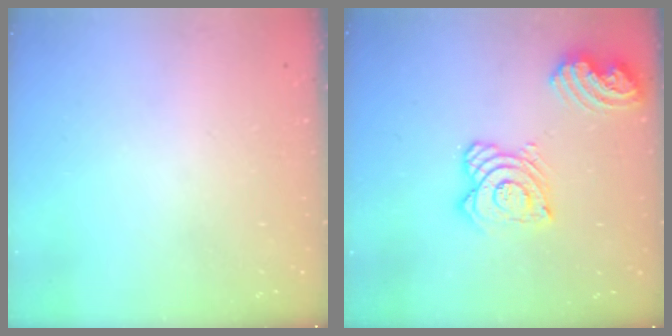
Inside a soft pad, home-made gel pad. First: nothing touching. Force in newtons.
{"total": 15.7, "press": 15.6, "slide": 1.6}